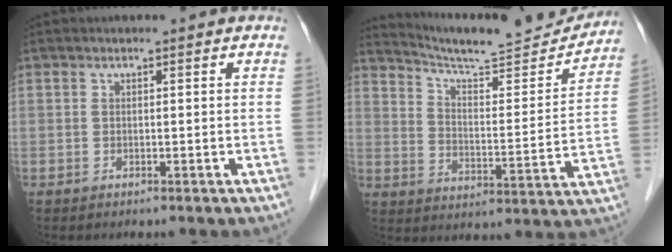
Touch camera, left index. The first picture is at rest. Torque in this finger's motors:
{"motor_torque": [-0.87, -0.90, 0.11, 0.04]}